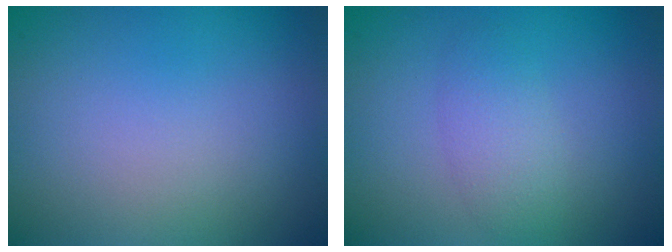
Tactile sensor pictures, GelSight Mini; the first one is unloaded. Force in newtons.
{"total": 2.1, "press": 2.1, "slide": 0.1}